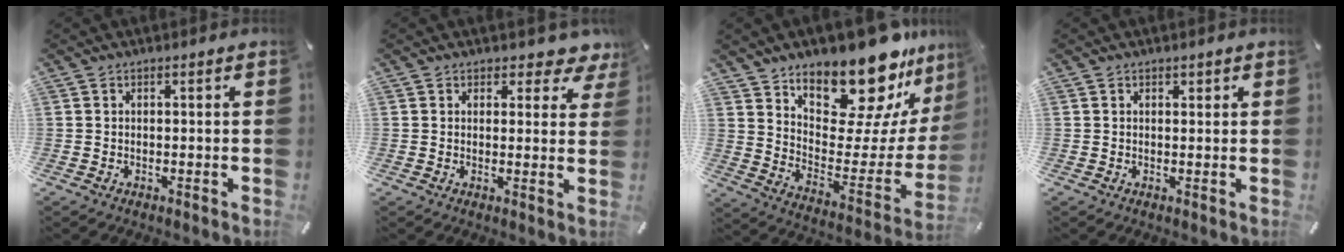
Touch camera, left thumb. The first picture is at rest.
{"total": 4.2, "force": [3.1, 2.5, 1.4], "torque": [0.001, -0.023, 0.046]}
{"total": 22.4, "force": [19.0, 7.9, 8.8], "torque": [-0.119, -0.157, 0.314]}
{"total": 0.9, "force": [0.5, 0.6, 0.4], "torque": [-0.008, 0.003, 0.009]}